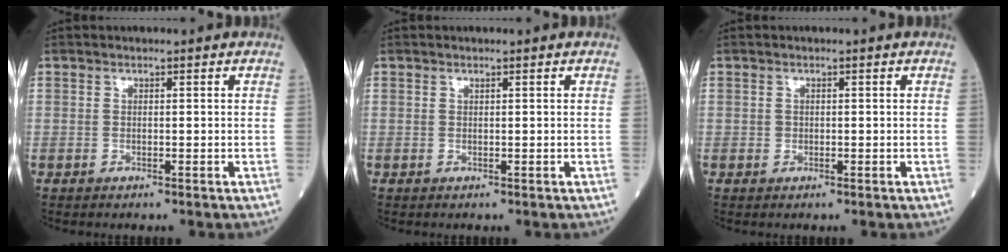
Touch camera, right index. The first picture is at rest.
{"total": 0.0}
{"total": 0.6, "force": [0.0, 0.5, 0.1], "torque": [0.002, 0.002, -0.001]}